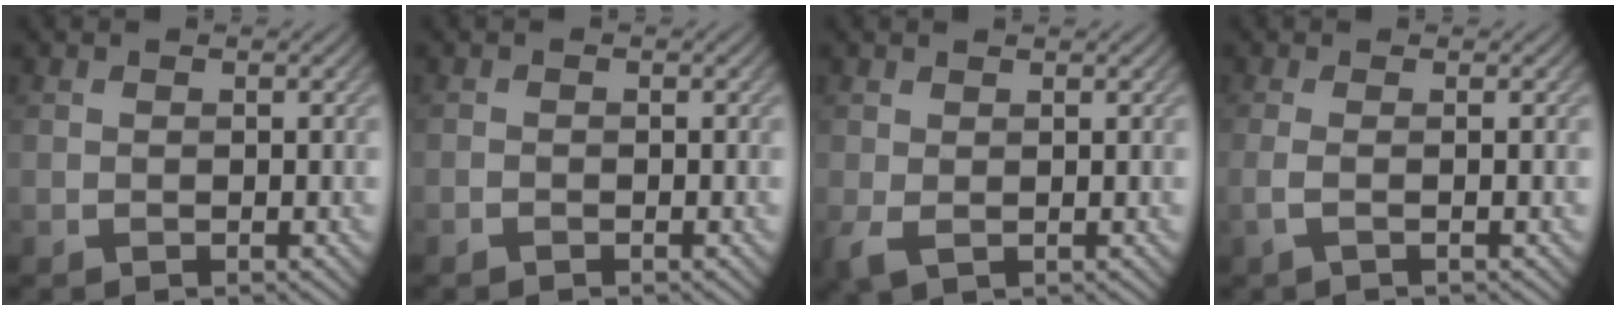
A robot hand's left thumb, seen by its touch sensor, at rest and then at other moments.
{"total": 0.6, "force": [-0.5, 0.1, 0.3], "torque": [-0.007, 0.002, -0.012]}
{"total": 2.2, "force": [-0.3, 1.2, 1.8], "torque": [-0.054, -0.007, -0.006]}
{"total": 2.0, "force": [-0.2, 0.4, 2.0], "torque": [-0.042, -0.003, -0.016]}